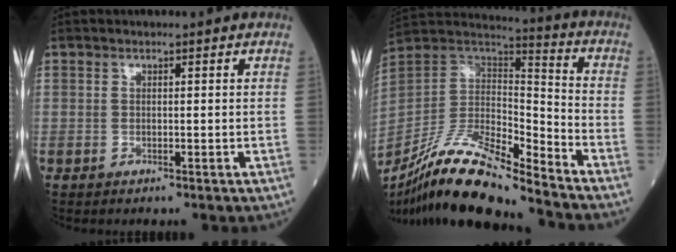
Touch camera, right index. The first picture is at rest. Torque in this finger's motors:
{"motor_torque": [0.82, -1.32, 0.14, -0.01]}